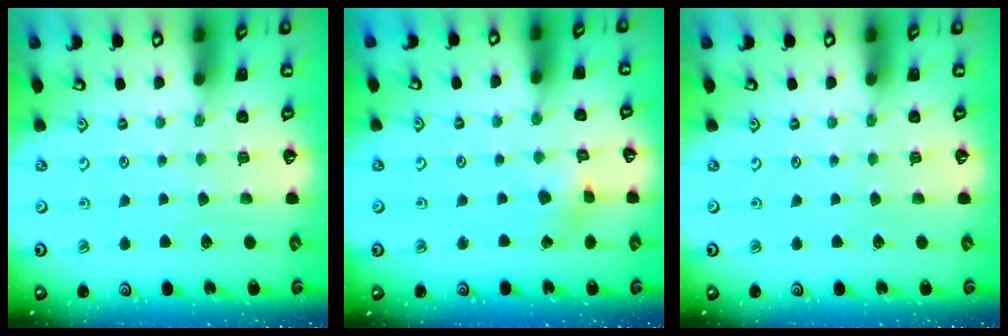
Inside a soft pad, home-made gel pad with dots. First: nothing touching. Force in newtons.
{"total": 2.5, "press": 2.5, "slide": 0.3}
{"total": 0.0}